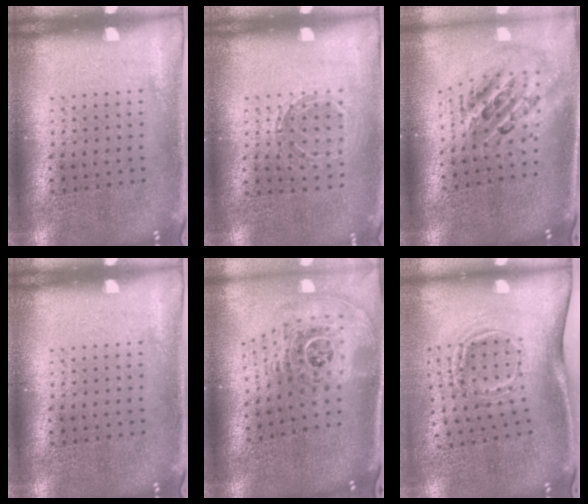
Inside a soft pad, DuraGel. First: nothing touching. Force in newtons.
{"total": 1.0, "press": 1.0, "slide": 0.2}
{"total": 2.5, "press": 1.7, "slide": 1.8}
{"total": 0.0}
{"total": 2.4, "press": 1.7, "slide": 1.7}
{"total": 1.9, "press": 1.2, "slide": 1.4}